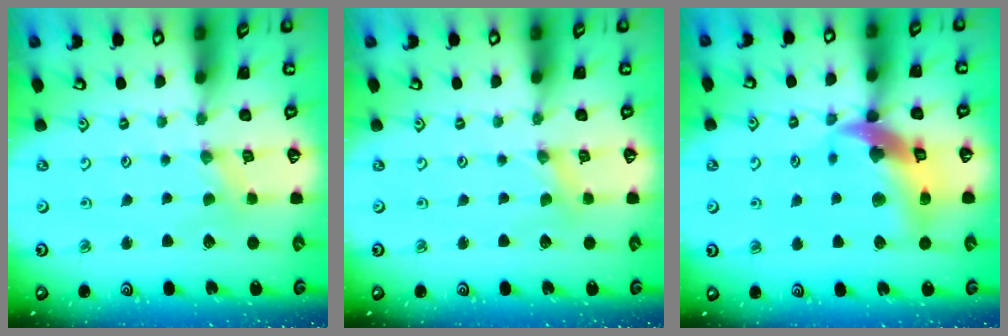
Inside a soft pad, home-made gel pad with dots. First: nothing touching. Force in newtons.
{"total": 0.0}
{"total": 16.1, "press": 16.0, "slide": 2.0}